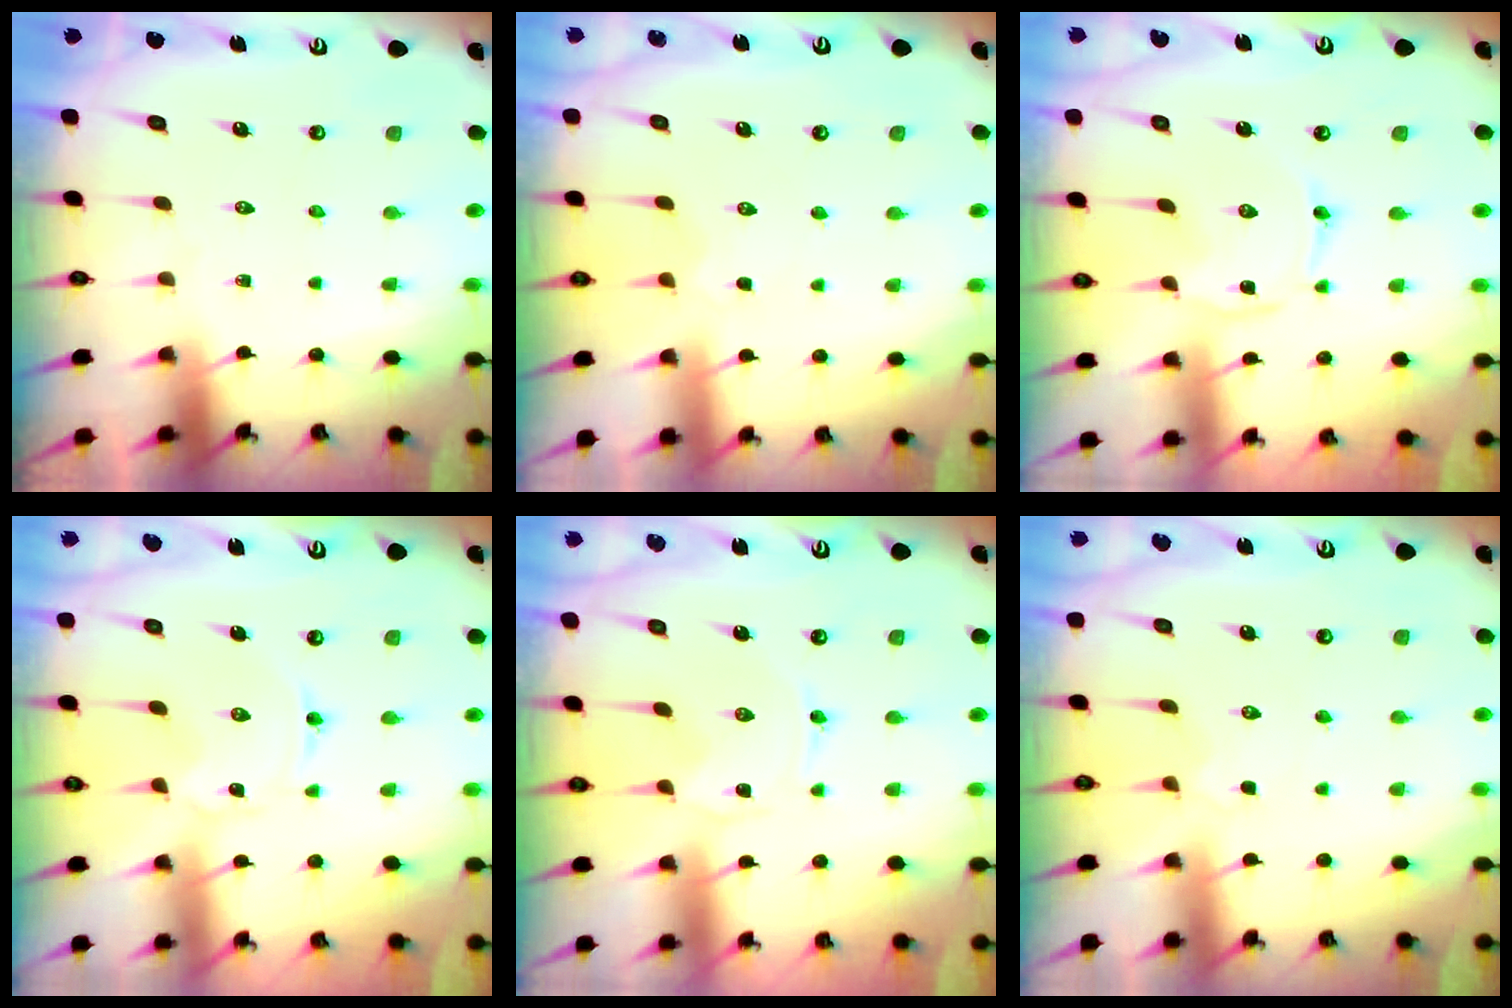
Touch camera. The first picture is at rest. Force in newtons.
{"total": 2.2, "press": 2.2, "slide": 0.5}
{"total": 1.0, "press": 1.0, "slide": 0.2}
{"total": 0.9, "press": 0.9, "slide": 0.1}
{"total": 0.0}
{"total": 2.7, "press": 2.6, "slide": 0.6}